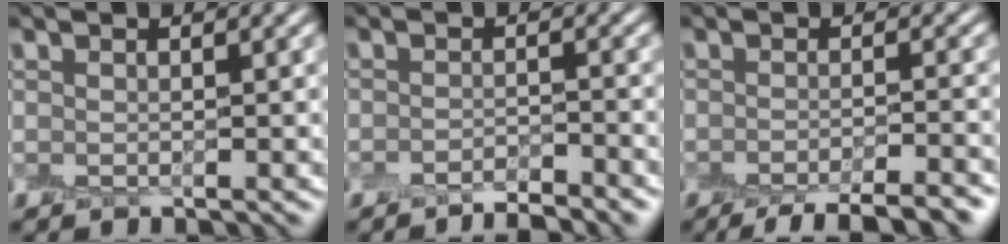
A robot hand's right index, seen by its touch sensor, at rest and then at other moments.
{"total": 2.4, "force": [-2.2, 0.1, 1.0], "torque": [-0.013, 0.002, -0.037]}
{"total": 6.6, "force": [-5.3, 1.4, 3.6], "torque": [-0.050, -0.011, -0.074]}